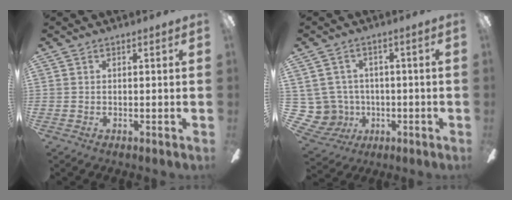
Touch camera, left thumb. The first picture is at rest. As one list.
[{"total": 7.9, "force": [0.3, 7.8, 1.4], "torque": [-0.084, -0.002, 0.013]}]